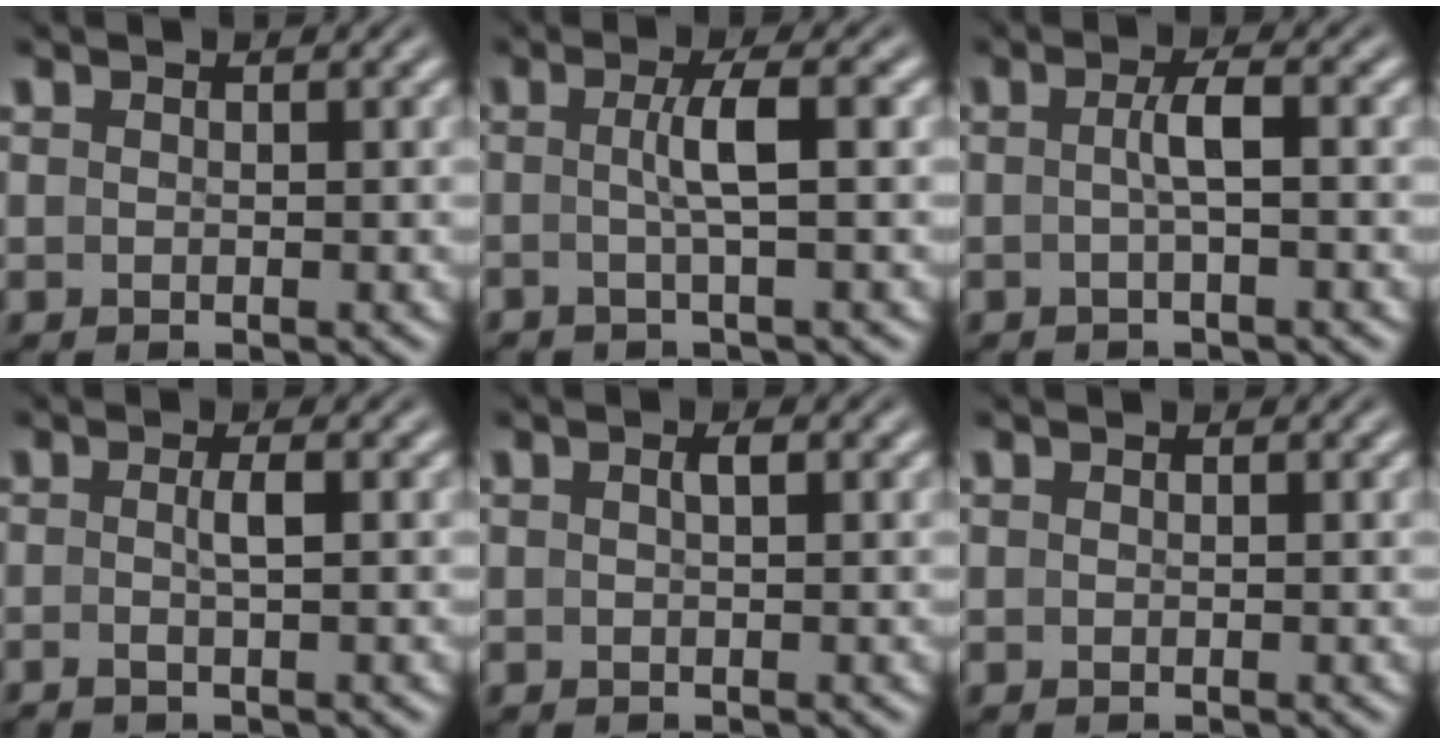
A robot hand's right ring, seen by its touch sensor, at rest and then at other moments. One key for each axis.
{"total": 2.9, "fx": -0.5, "fy": -0.7, "fz": 2.7, "tx": -0.055, "ty": 0.001, "tz": -0.007}
{"total": 2.0, "fx": -0.6, "fy": -0.4, "fz": 1.9, "tx": -0.037, "ty": 0.003, "tz": -0.010}
{"total": 1.8, "fx": -1.1, "fy": -0.2, "fz": 1.4, "tx": -0.035, "ty": -0.003, "tz": -0.017}
{"total": 0.7, "fx": -0.1, "fy": -0.1, "fz": 0.7, "tx": -0.008, "ty": 0.004, "tz": -0.003}
{"total": 0.0}